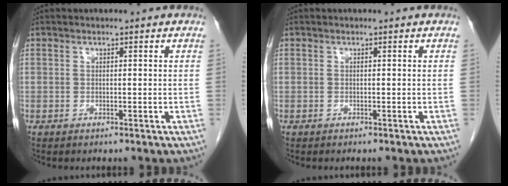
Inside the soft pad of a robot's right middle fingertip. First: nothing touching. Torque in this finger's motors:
{"motor_torque": [0.00, 0.05, -0.02, -0.01]}